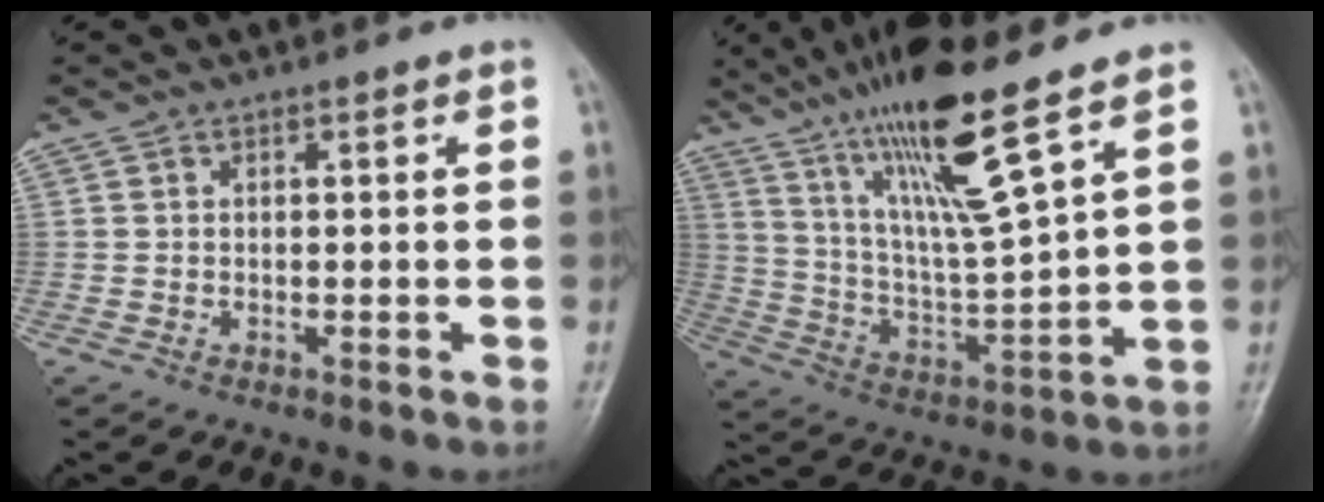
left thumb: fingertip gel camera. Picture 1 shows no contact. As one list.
[{"total": 17.2, "force": [11.1, 1.5, 13.1], "torque": [-0.230, -0.057, 0.209]}]